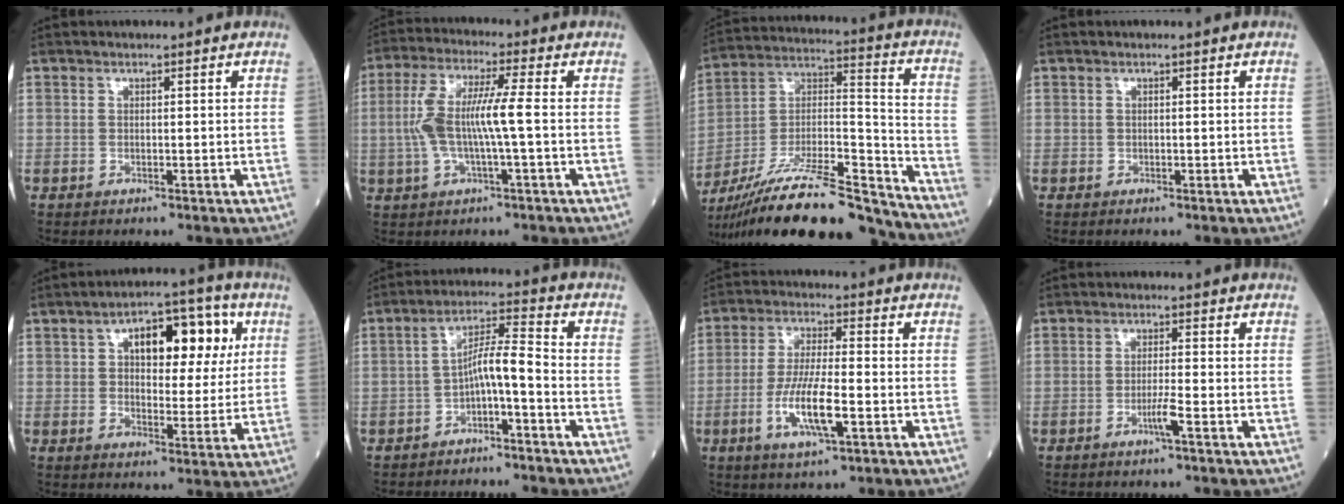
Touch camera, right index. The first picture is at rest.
{"total": 9.0, "force": [-0.5, 1.0, 8.9], "torque": [-0.187, 0.020, -0.014]}
{"total": 25.9, "force": [-22.3, 3.1, 12.7], "torque": [-0.207, 0.000, -0.370]}
{"total": 0.0}
{"total": 11.8, "force": [3.9, 5.6, 9.6], "torque": [-0.131, 0.034, 0.057]}
{"total": 5.7, "force": [-2.3, 0.6, 5.2], "torque": [-0.093, 0.025, -0.038]}
{"total": 9.0, "force": [-2.9, 1.5, 8.4], "torque": [-0.163, -0.006, -0.055]}
{"total": 2.5, "force": [-1.3, -0.4, 2.1], "torque": [-0.043, -0.004, -0.027]}